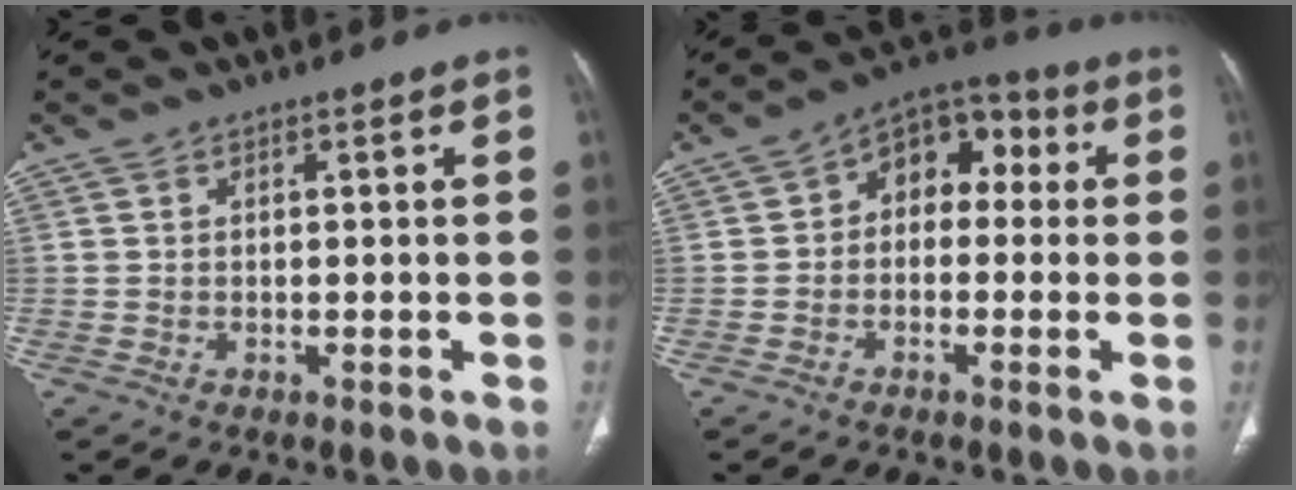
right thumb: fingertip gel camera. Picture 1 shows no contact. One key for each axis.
{"total": 9.5, "fx": 1.0, "fy": 6.6, "fz": 6.8, "tx": -0.056, "ty": 0.037, "tz": -0.001}